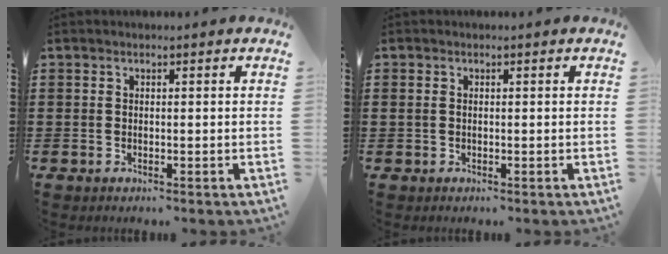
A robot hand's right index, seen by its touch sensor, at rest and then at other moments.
{"total": 0.9, "force": [0.2, 0.7, 0.5], "torque": [-0.014, 0.006, 0.002]}